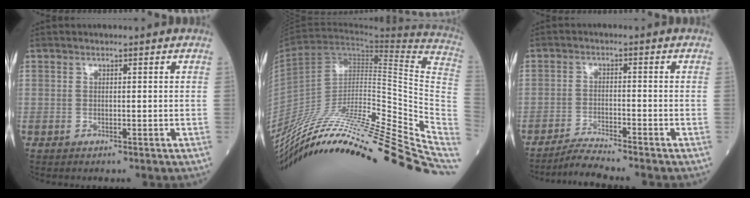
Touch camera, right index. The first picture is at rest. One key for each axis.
{"total": 39.3, "fx": -31.2, "fy": 3.3, "fz": 23.7, "tx": -0.281, "ty": -0.049, "tz": -0.466}
{"total": 4.2, "fx": -3.9, "fy": -1.4, "fz": 0.7, "tx": -0.020, "ty": -0.022, "tz": -0.076}